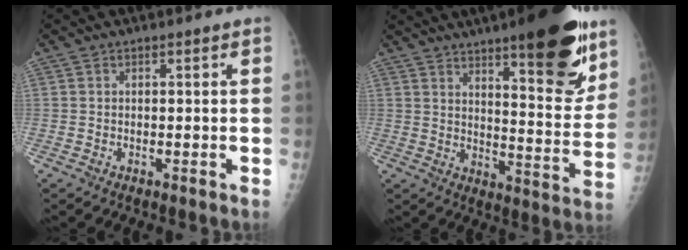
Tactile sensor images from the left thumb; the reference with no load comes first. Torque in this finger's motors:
{"motor_torque": [2.91, 1.49, 1.65, -1.08, 0.41]}